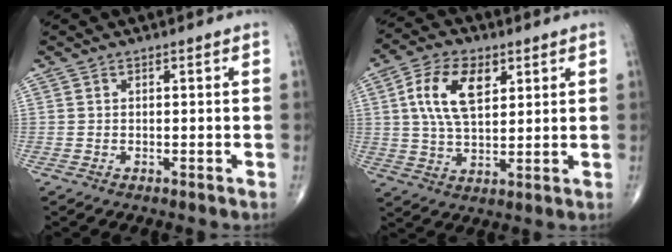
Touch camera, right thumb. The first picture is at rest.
{"total": 11.5, "force": [3.8, 6.3, 8.9], "torque": [-0.160, -0.004, 0.070]}